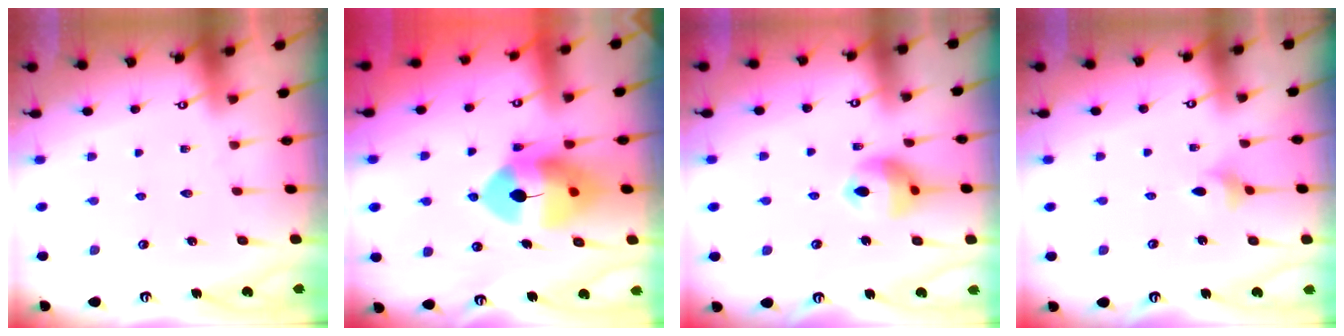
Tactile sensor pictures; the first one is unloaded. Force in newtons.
{"total": 12.3, "press": 12.1, "slide": 2.2}
{"total": 11.9, "press": 11.8, "slide": 1.6}
{"total": 3.3, "press": 3.2, "slide": 0.6}